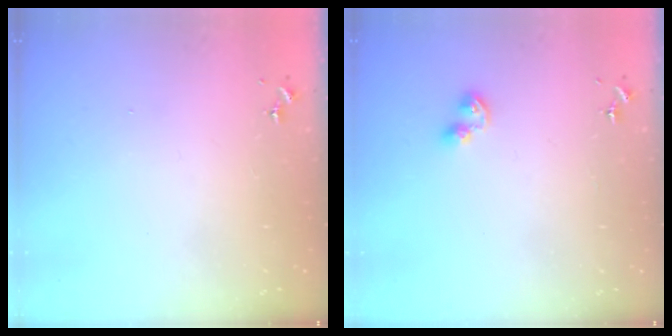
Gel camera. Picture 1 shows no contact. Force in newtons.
{"total": 4.5, "press": 4.4, "slide": 0.7}